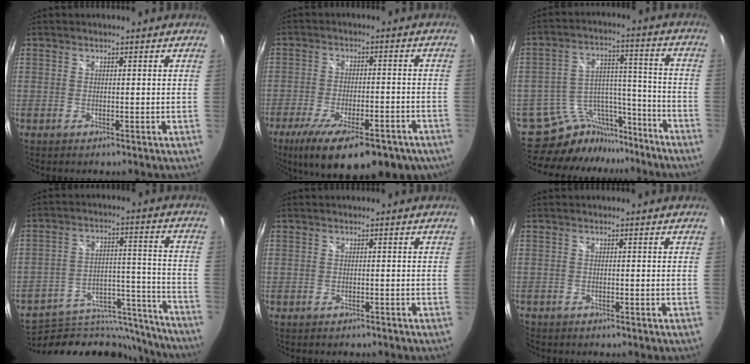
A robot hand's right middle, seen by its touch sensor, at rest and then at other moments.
{"total": 21.9, "force": [-14.5, 8.0, 14.2], "torque": [-0.250, -0.053, -0.201]}
{"total": 13.2, "force": [-11.6, 6.0, 1.7], "torque": [-0.038, 0.050, -0.180]}
{"total": 22.7, "force": [-21.1, 6.4, 5.3], "torque": [-0.079, 0.038, -0.286]}
{"total": 1.4, "force": [-1.3, 0.5, 0.3], "torque": [-0.011, -0.007, -0.018]}
{"total": 1.5, "force": [-1.3, 0.9, 0.0], "torque": [-0.007, -0.002, -0.024]}